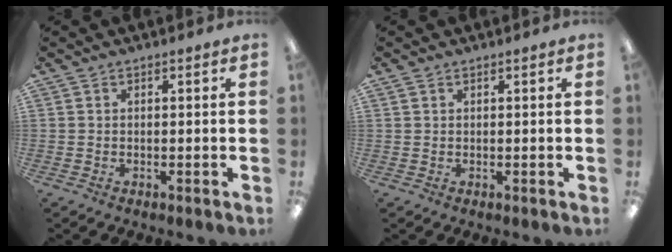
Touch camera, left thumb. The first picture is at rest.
{"total": 0.9, "force": [0.5, 0.5, 0.5], "torque": [-0.010, 0.002, 0.009]}